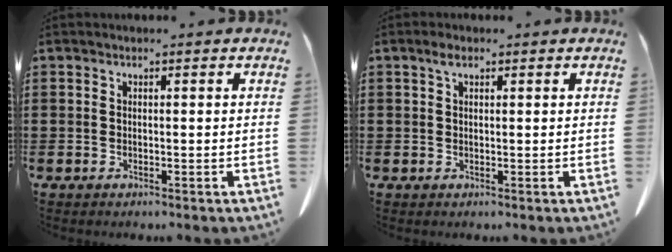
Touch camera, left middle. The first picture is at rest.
{"total": 1.7, "force": [0.8, 1.0, 1.1], "torque": [-0.026, 0.004, 0.014]}